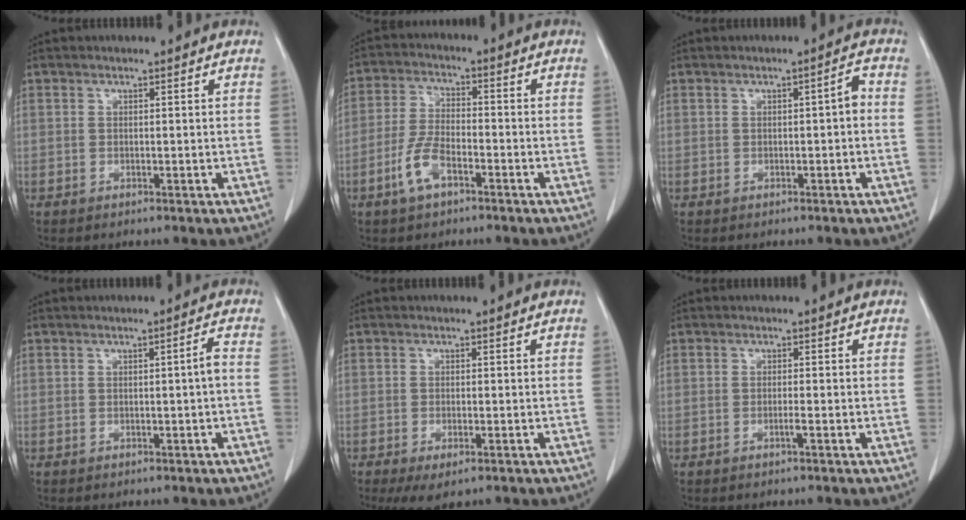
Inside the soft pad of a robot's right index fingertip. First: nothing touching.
{"total": 6.4, "force": [-3.3, 2.6, 4.7], "torque": [-0.109, 0.003, -0.064]}
{"total": 2.0, "force": [-0.2, 0.4, 1.9], "torque": [-0.025, 0.007, -0.003]}
{"total": 1.6, "force": [-0.3, -0.2, 1.5], "torque": [-0.022, 0.001, -0.002]}
{"total": 4.1, "force": [-2.4, 1.4, 3.0], "torque": [-0.050, -0.011, -0.032]}
{"total": 0.8, "force": [-0.4, -0.2, 0.7], "torque": [-0.012, 0.001, -0.008]}